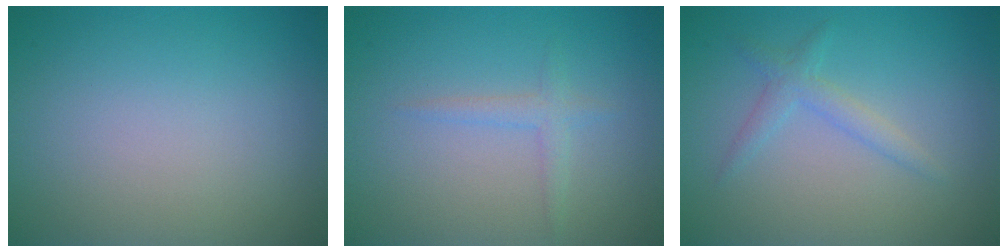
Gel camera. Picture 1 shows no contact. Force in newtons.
{"total": 1.4, "press": 1.4, "slide": 0.1}
{"total": 1.7, "press": 1.7, "slide": 0.1}